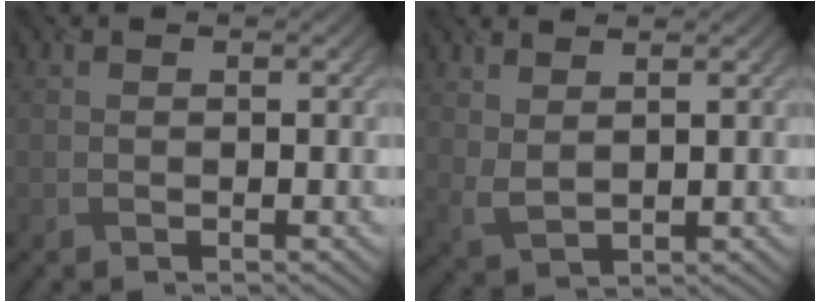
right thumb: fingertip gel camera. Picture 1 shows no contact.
{"total": 2.9, "force": [2.1, 1.1, 1.7], "torque": [-0.046, 0.000, 0.048]}